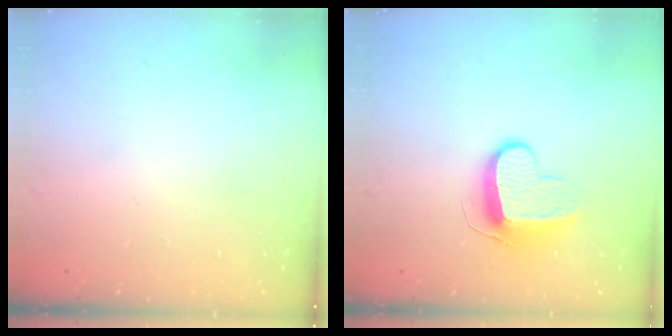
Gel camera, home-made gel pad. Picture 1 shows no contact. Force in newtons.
{"total": 10.0, "press": 10.0, "slide": 0.2}